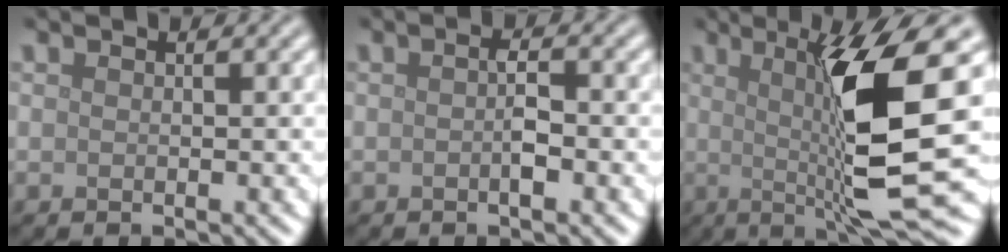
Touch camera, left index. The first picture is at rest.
{"total": 1.5, "force": [-0.4, 0.3, 1.4], "torque": [-0.025, 0.001, -0.006]}
{"total": 10.7, "force": [0.6, 1.5, 10.5], "torque": [-0.153, -0.006, 0.015]}